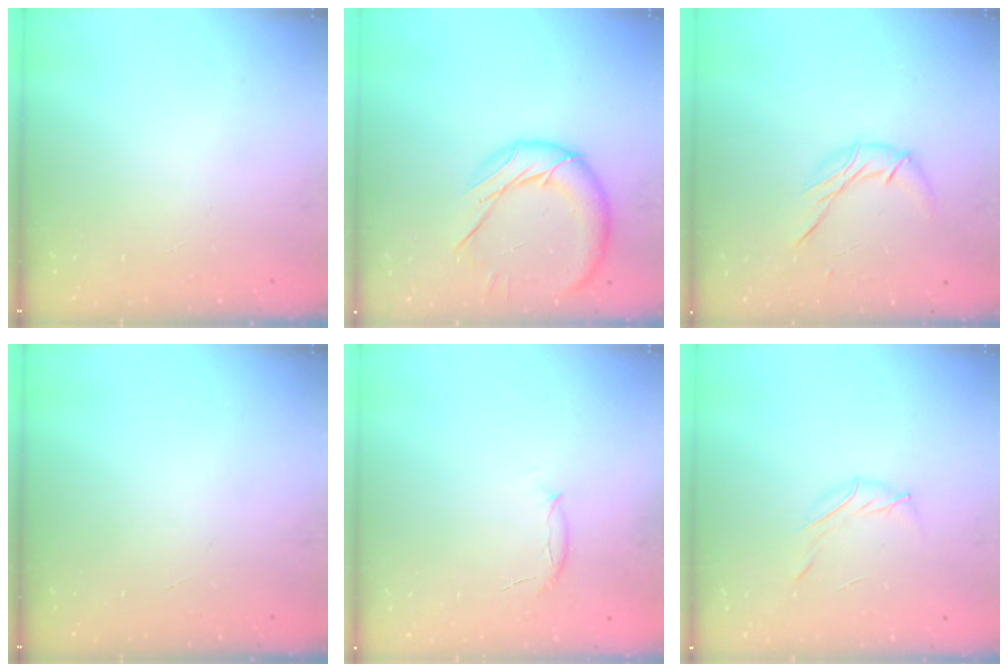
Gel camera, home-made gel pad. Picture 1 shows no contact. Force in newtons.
{"total": 14.2, "press": 14.2, "slide": 0.8}
{"total": 6.8, "press": 6.8, "slide": 0.7}
{"total": 0.0}
{"total": 5.6, "press": 5.5, "slide": 0.9}
{"total": 4.0, "press": 3.8, "slide": 1.0}